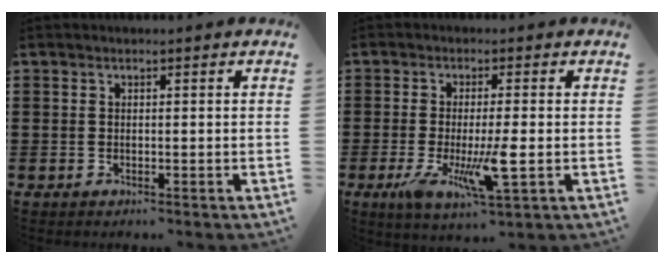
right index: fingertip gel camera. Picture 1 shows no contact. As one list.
[{"total": 8.3, "force": [-2.1, 1.8, 7.8], "torque": [-0.152, -0.021, -0.033]}]